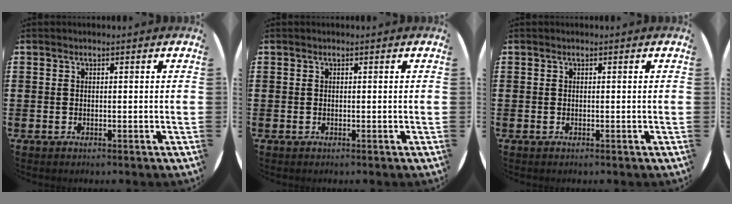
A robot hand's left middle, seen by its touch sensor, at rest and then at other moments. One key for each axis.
{"total": 0.0}
{"total": 0.0}